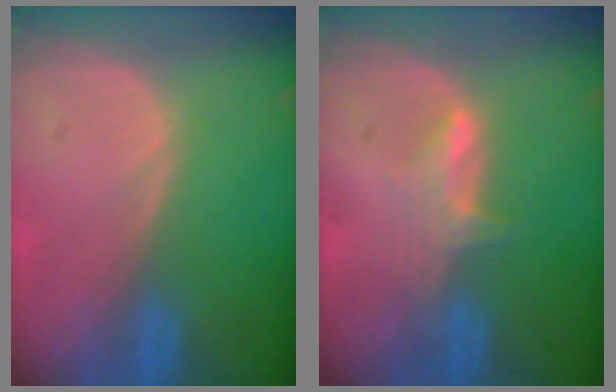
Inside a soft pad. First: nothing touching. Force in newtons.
{"total": 2.9, "press": 2.9, "slide": 0.4}